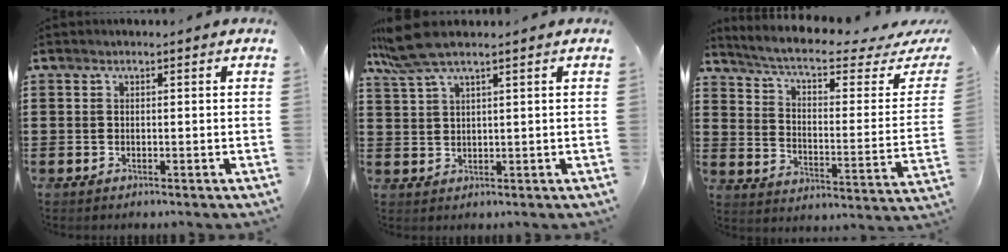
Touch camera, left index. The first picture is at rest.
{"total": 5.5, "force": [3.8, 0.5, 3.9], "torque": [-0.091, -0.002, 0.068]}
{"total": 6.6, "force": [5.1, 0.6, 4.2], "torque": [-0.103, -0.035, 0.083]}